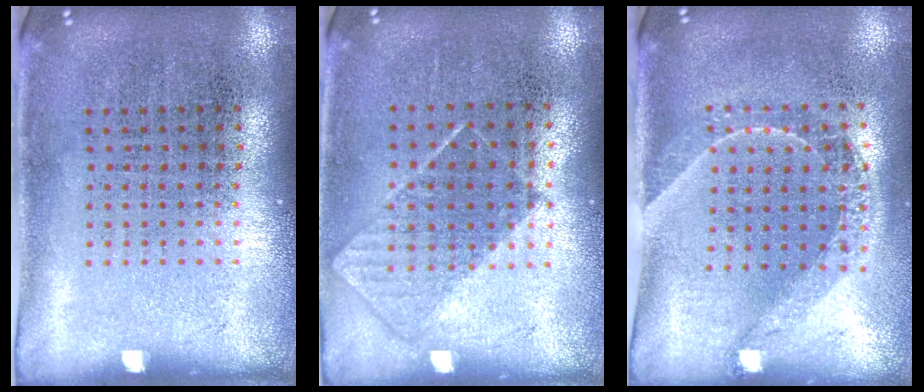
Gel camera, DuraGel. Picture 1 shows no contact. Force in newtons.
{"total": 0.8, "press": 0.6, "slide": 0.5}
{"total": 1.5, "press": 1.3, "slide": 0.8}